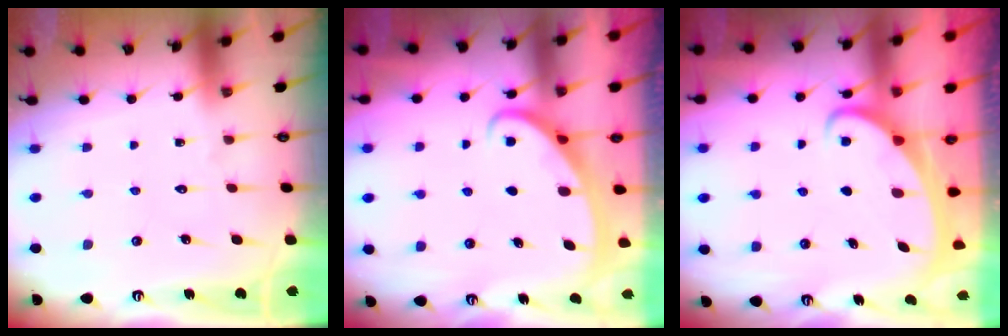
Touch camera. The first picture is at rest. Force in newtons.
{"total": 2.5, "press": 2.5, "slide": 0.4}
{"total": 2.2, "press": 2.2, "slide": 0.3}